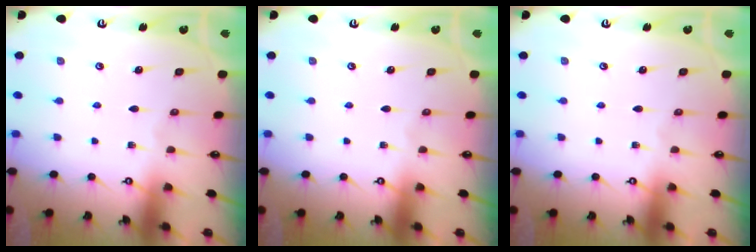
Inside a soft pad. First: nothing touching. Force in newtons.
{"total": 0.0}
{"total": 0.0}